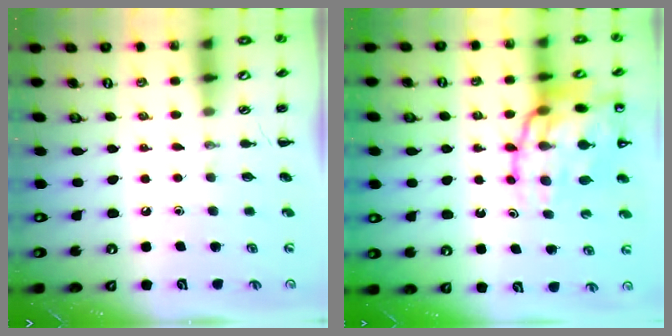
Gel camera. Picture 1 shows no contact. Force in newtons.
{"total": 21.6, "press": 21.2, "slide": 3.9}